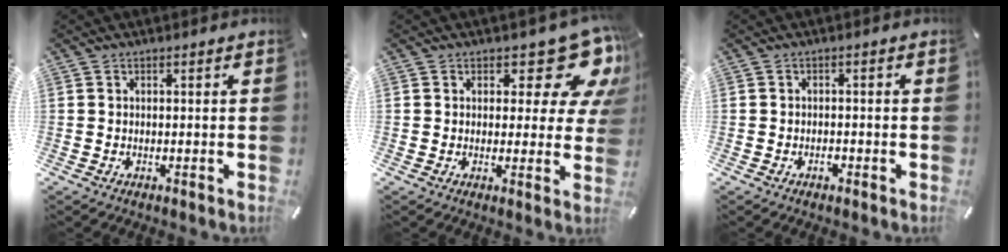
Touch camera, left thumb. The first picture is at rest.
{"total": 13.3, "force": [9.2, 5.5, 7.8], "torque": [-0.090, -0.079, 0.152]}
{"total": 1.5, "force": [-0.9, 0.9, 0.7], "torque": [-0.015, 0.003, -0.021]}